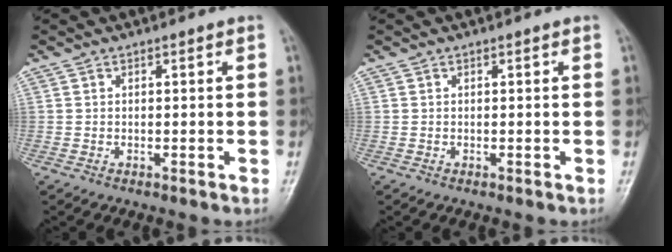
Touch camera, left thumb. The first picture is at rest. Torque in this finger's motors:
{"motor_torque": [0.00, 0.00, 0.00, -0.01, 0.00]}